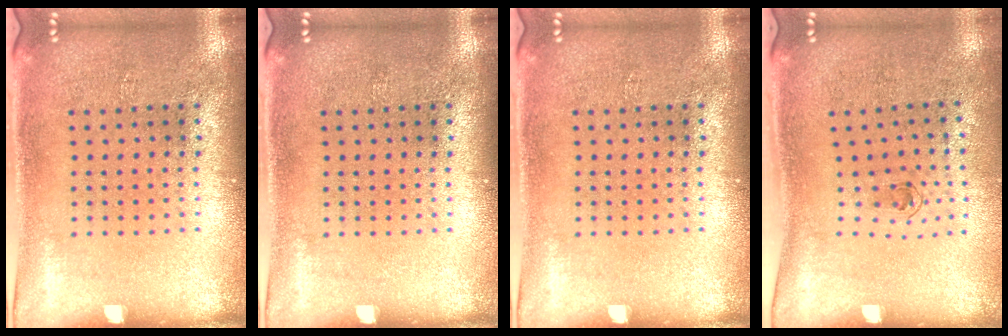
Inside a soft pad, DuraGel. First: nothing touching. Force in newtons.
{"total": 0.0}
{"total": 0.0}
{"total": 0.6, "press": 0.3, "slide": 0.5}